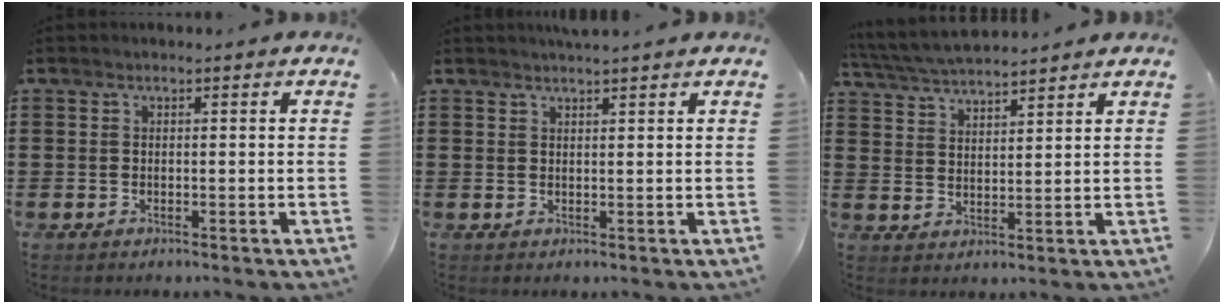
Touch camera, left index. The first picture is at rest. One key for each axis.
{"total": 1.4, "fx": 1.3, "fy": -0.1, "fz": 0.4, "tx": -0.009, "ty": 0.000, "tz": 0.026}
{"total": 4.7, "fx": 4.5, "fy": 0.2, "fz": 1.1, "tx": -0.038, "ty": -0.018, "tz": 0.081}